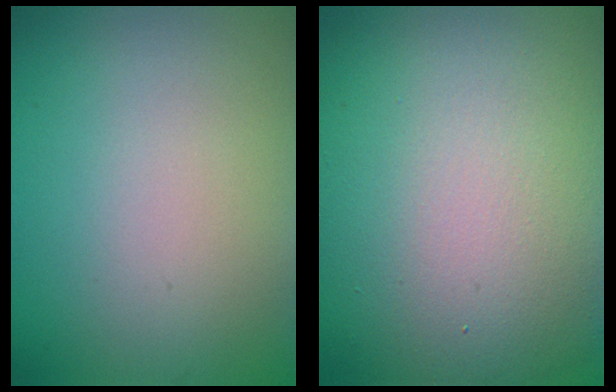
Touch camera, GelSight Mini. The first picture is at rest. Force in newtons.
{"total": 17.2, "press": 17.2, "slide": 1.1}